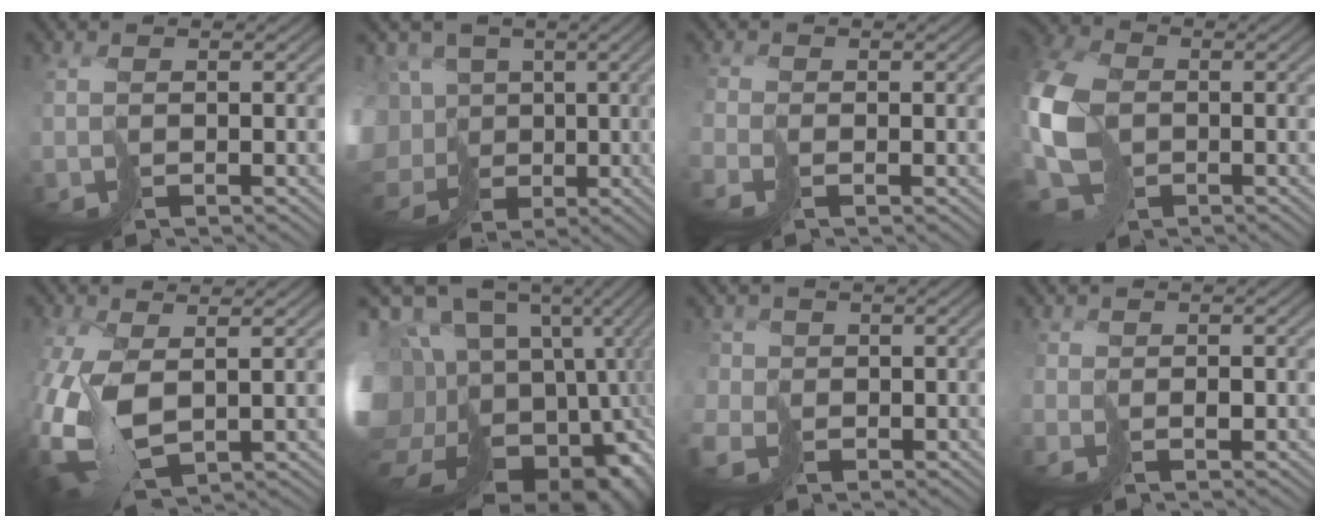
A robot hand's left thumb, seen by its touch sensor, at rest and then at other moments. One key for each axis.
{"total": 15.0, "fx": -3.8, "fy": 12.3, "fz": 7.6, "tx": -0.192, "ty": -0.022, "tz": -0.067}
{"total": 1.4, "fx": -1.0, "fy": -0.5, "fz": -0.7, "tx": 0.027, "ty": -0.001, "tz": -0.025}
{"total": 12.3, "fx": -1.7, "fy": 8.8, "fz": 8.3, "tx": -0.240, "ty": -0.021, "tz": -0.032}
{"total": 10.4, "fx": -1.1, "fy": 5.6, "fz": 8.7, "tx": -0.235, "ty": -0.018, "tz": -0.009}
{"total": 18.9, "fx": -1.7, "fy": 14.3, "fz": 12.3, "tx": -0.253, "ty": -0.019, "tz": 0.006}
{"total": 3.9, "fx": -0.4, "fy": 3.9, "fz": 0.4, "tx": -0.020, "ty": -0.008, "tz": -0.025}
{"total": 0.7, "fx": 0.2, "fy": 0.1, "fz": -0.7, "tx": 0.020, "ty": 0.001, "tz": 0.008}